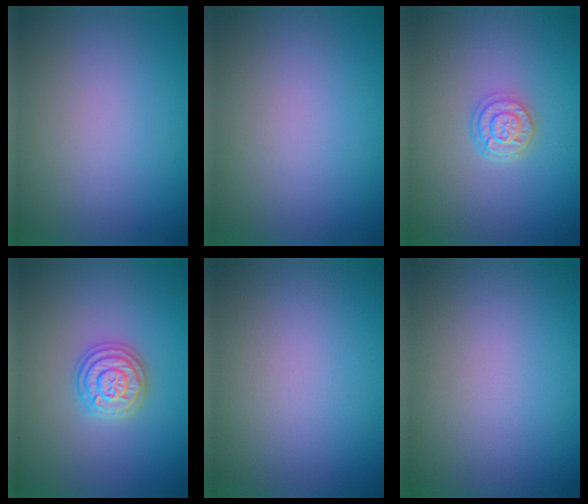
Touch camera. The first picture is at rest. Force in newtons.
{"total": 0.0}
{"total": 2.9, "press": 2.3, "slide": 1.8}
{"total": 3.2, "press": 3.2, "slide": 0.5}
{"total": 0.0}
{"total": 0.0}